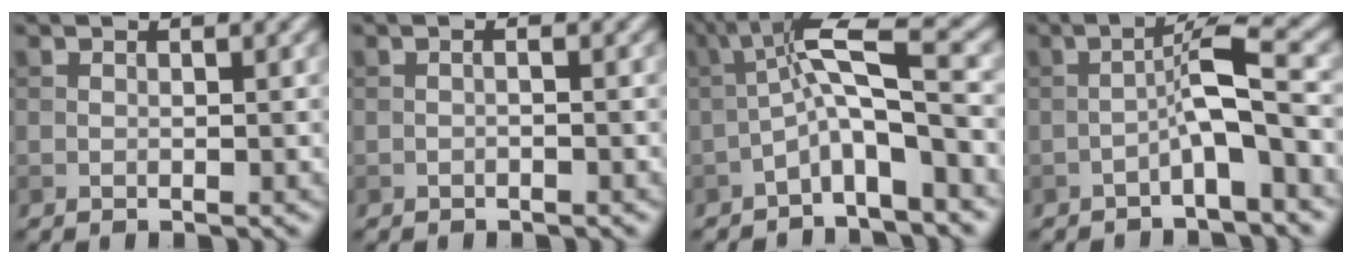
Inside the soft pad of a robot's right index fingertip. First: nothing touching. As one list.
[{"total": 0.6, "force": [-0.3, 0.0, 0.5], "torque": [-0.010, 0.002, -0.006]}, {"total": 6.3, "force": [-1.9, 1.1, 5.9], "torque": [-0.104, 0.024, -0.047]}, {"total": 4.0, "force": [-1.7, 0.3, 3.7], "torque": [-0.064, 0.023, -0.036]}]